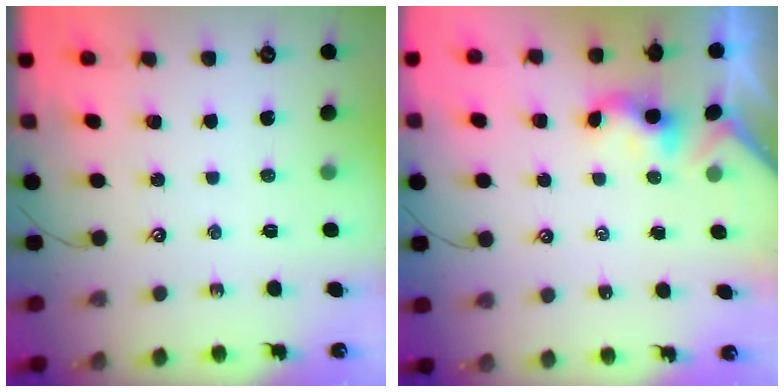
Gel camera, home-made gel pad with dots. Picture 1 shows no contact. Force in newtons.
{"total": 0.9, "press": 0.9, "slide": 0.3}